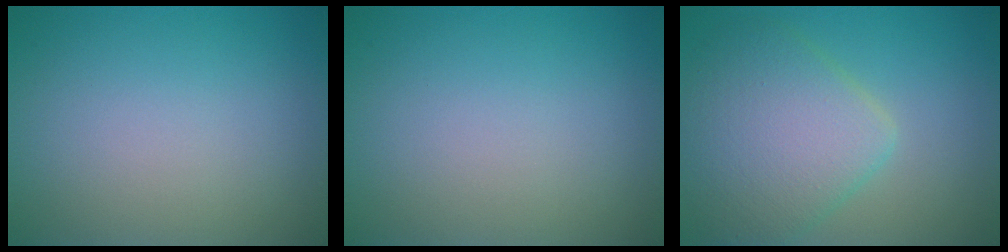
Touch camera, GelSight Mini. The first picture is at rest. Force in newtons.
{"total": 0.0}
{"total": 6.3, "press": 6.2, "slide": 0.3}